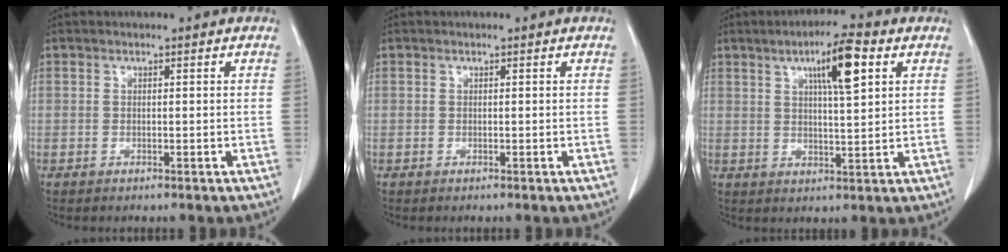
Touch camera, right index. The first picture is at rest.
{"total": 0.0}
{"total": 8.4, "force": [3.6, 1.1, 7.5], "torque": [-0.125, 0.007, 0.056]}